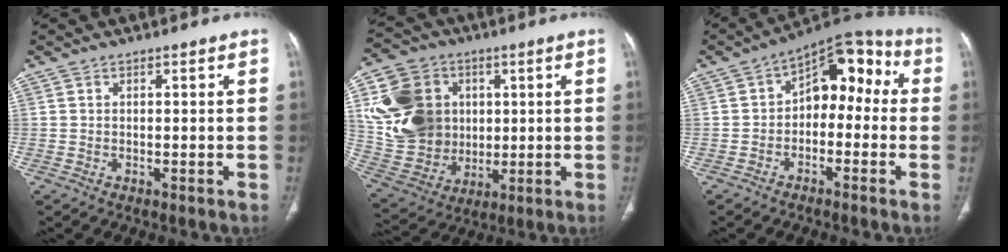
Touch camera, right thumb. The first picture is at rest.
{"total": 20.4, "force": [3.9, 16.9, 10.6], "torque": [-0.192, 0.010, 0.090]}
{"total": 11.7, "force": [-0.3, 7.7, 8.9], "torque": [-0.074, 0.052, -0.021]}